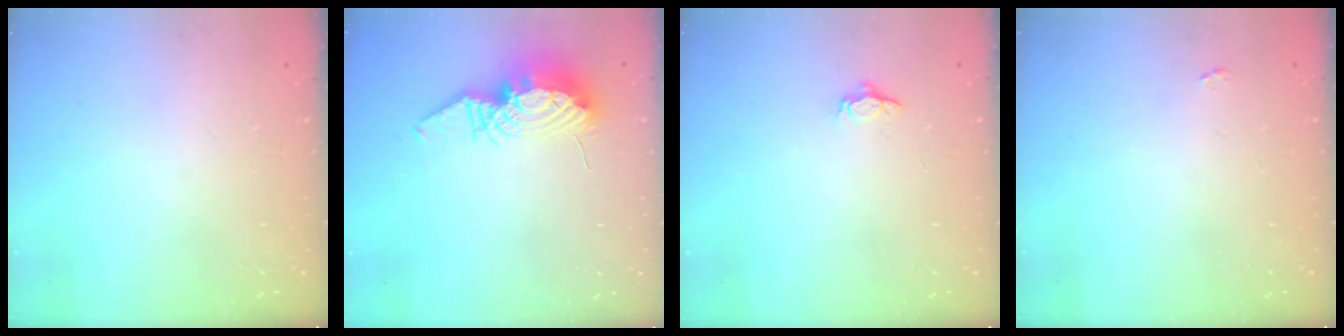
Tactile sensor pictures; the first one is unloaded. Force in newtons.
{"total": 13.1, "press": 13.0, "slide": 1.2}
{"total": 3.3, "press": 3.2, "slide": 0.5}
{"total": 2.2, "press": 2.1, "slide": 0.3}